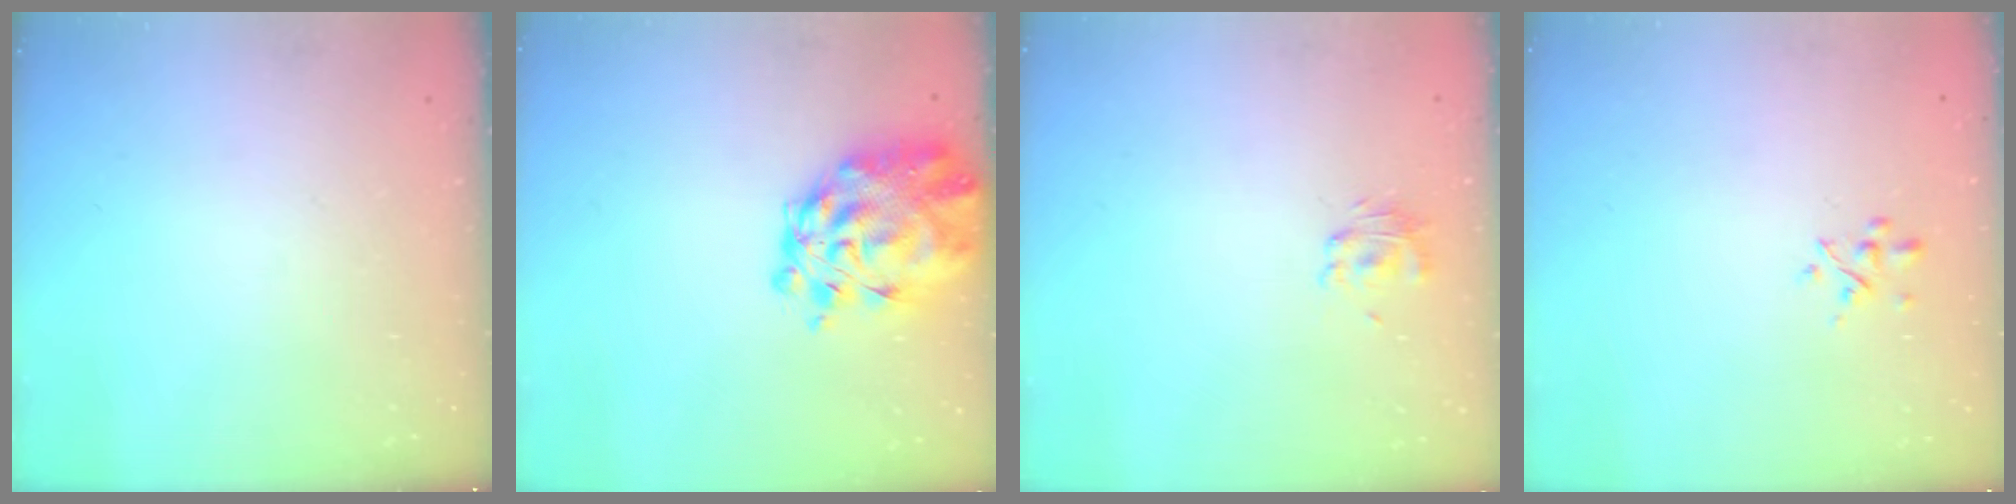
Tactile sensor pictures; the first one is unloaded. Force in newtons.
{"total": 10.3, "press": 9.6, "slide": 3.6}
{"total": 2.9, "press": 2.8, "slide": 0.7}
{"total": 2.2, "press": 2.0, "slide": 0.9}